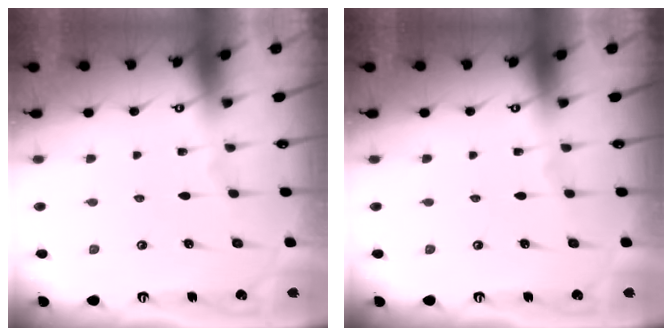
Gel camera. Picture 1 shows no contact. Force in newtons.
{"total": 0.0}